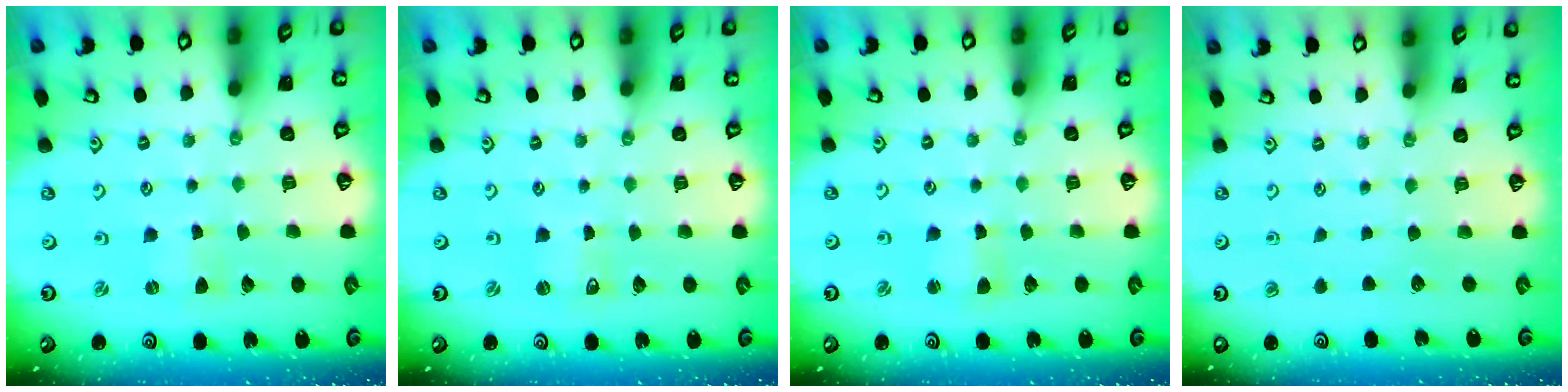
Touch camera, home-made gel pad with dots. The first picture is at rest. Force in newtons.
{"total": 1.5, "press": 1.5, "slide": 0.1}
{"total": 2.6, "press": 2.5, "slide": 0.3}
{"total": 0.0}